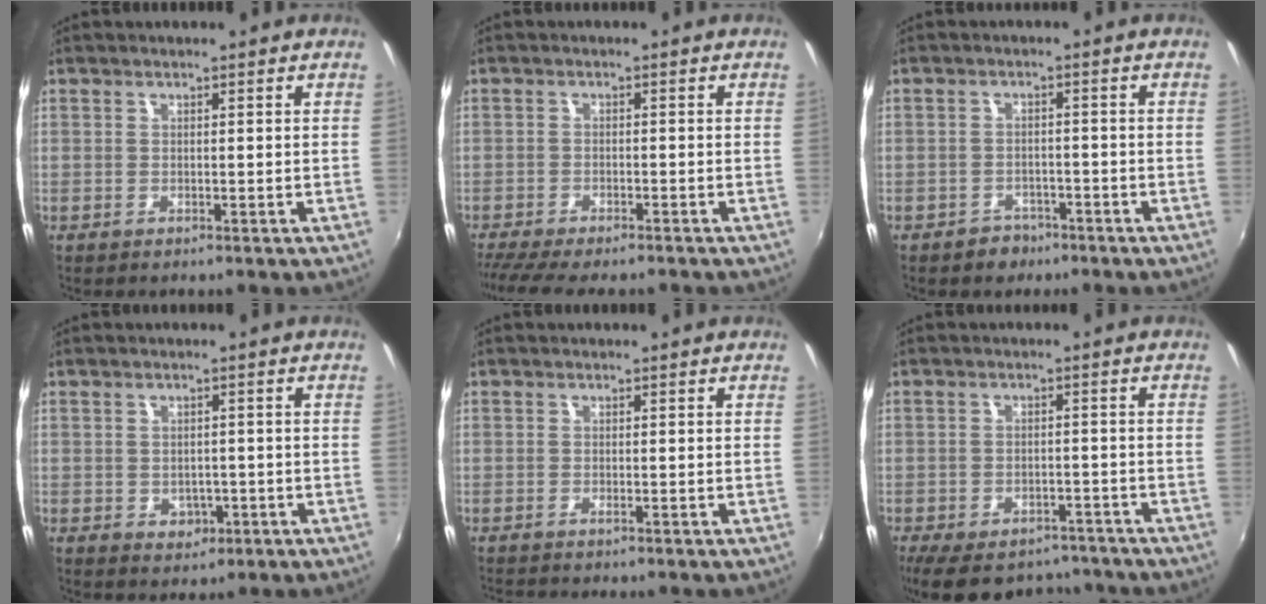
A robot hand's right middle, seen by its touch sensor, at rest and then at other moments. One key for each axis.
{"total": 9.4, "fx": -8.1, "fy": 1.4, "fz": 4.4, "tx": -0.102, "ty": -0.035, "tz": -0.134}
{"total": 3.9, "fx": -2.8, "fy": 2.7, "fz": 0.5, "tx": -0.022, "ty": 0.004, "tz": -0.041}
{"total": 3.7, "fx": -1.1, "fy": 3.1, "fz": 1.7, "tx": -0.032, "ty": 0.000, "tz": -0.007}
{"total": 1.3, "fx": -1.1, "fy": 0.0, "fz": 0.6, "tx": -0.012, "ty": -0.005, "tz": -0.021}
{"total": 14.8, "fx": -11.7, "fy": 6.8, "fz": 6.0, "tx": -0.137, "ty": -0.008, "tz": -0.160}